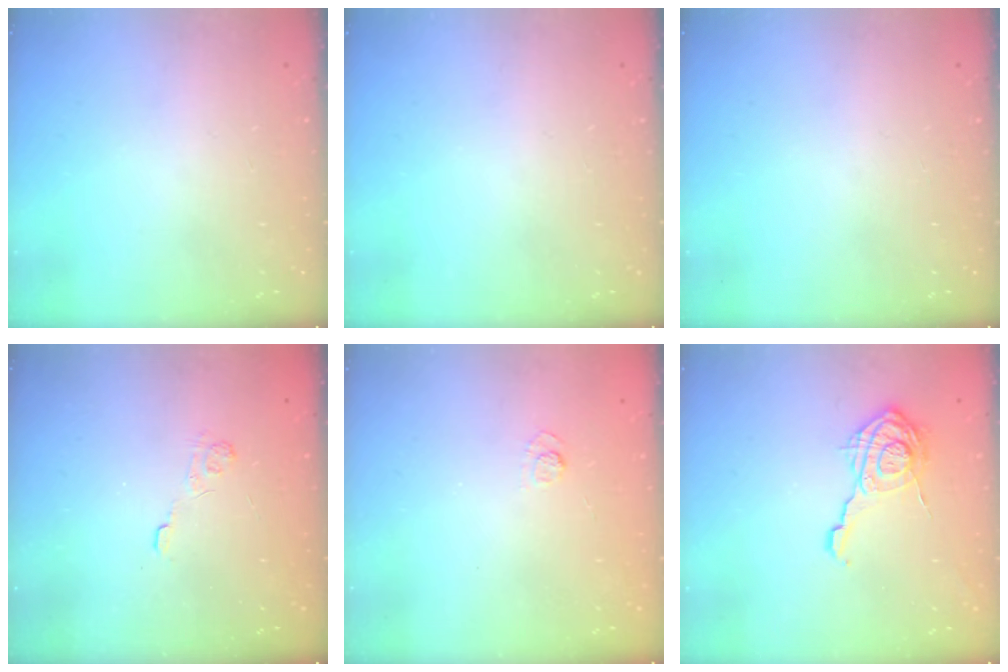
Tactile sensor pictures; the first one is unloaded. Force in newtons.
{"total": 0.0}
{"total": 0.0}
{"total": 2.9, "press": 2.4, "slide": 1.5}
{"total": 2.4, "press": 2.0, "slide": 1.3}
{"total": 14.5, "press": 14.5, "slide": 0.4}